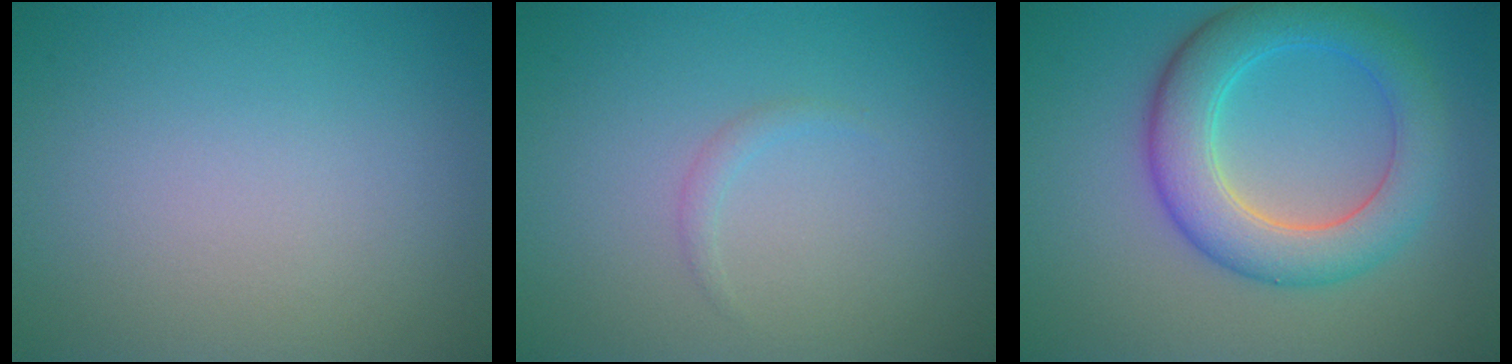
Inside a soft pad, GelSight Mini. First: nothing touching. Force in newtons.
{"total": 0.7, "press": 0.7, "slide": 0.1}
{"total": 6.5, "press": 6.5, "slide": 0.1}